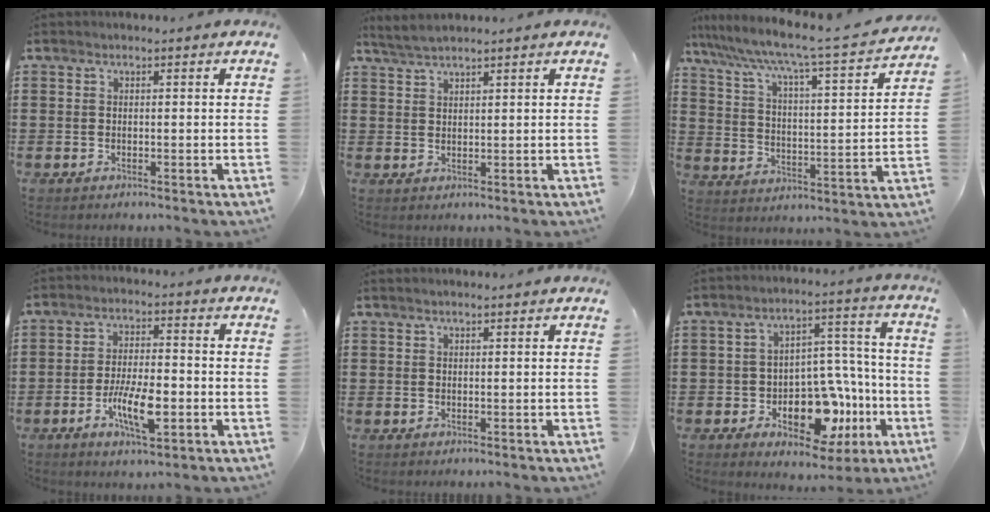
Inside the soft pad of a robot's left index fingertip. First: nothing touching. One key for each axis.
{"total": 2.3, "fx": 2.1, "fy": -0.1, "fz": 0.9, "tx": -0.023, "ty": 0.003, "tz": 0.041}
{"total": 5.9, "fx": 4.8, "fy": -0.5, "fz": 3.4, "tx": -0.090, "ty": -0.049, "tz": 0.066}
{"total": 8.1, "fx": -2.5, "fy": 2.8, "fz": 7.2, "tx": -0.143, "ty": -0.004, "tz": -0.046}
{"total": 1.0, "fx": 0.8, "fy": -0.1, "fz": 0.6, "tx": -0.011, "ty": 0.000, "tz": 0.014}
{"total": 9.5, "fx": -3.4, "fy": 6.6, "fz": 5.9, "tx": -0.092, "ty": 0.008, "tz": -0.049}